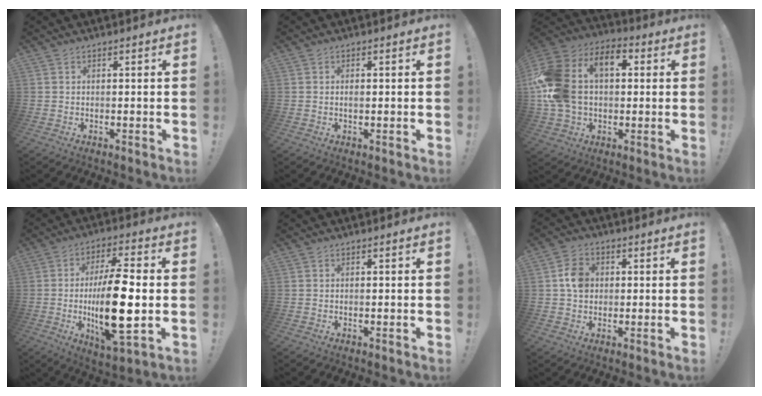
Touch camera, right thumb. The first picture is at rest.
{"total": 0.9, "force": [0.0, 0.5, 0.7], "torque": [-0.006, -0.001, -0.002]}
{"total": 20.9, "force": [3.3, 15.1, 14.1], "torque": [-0.283, 0.001, 0.060]}
{"total": 19.6, "force": [-1.6, 6.2, 18.6], "torque": [-0.333, -0.008, -0.028]}
{"total": 0.0}
{"total": 6.6, "force": [0.4, 5.5, 3.7], "torque": [-0.040, 0.007, 0.008]}